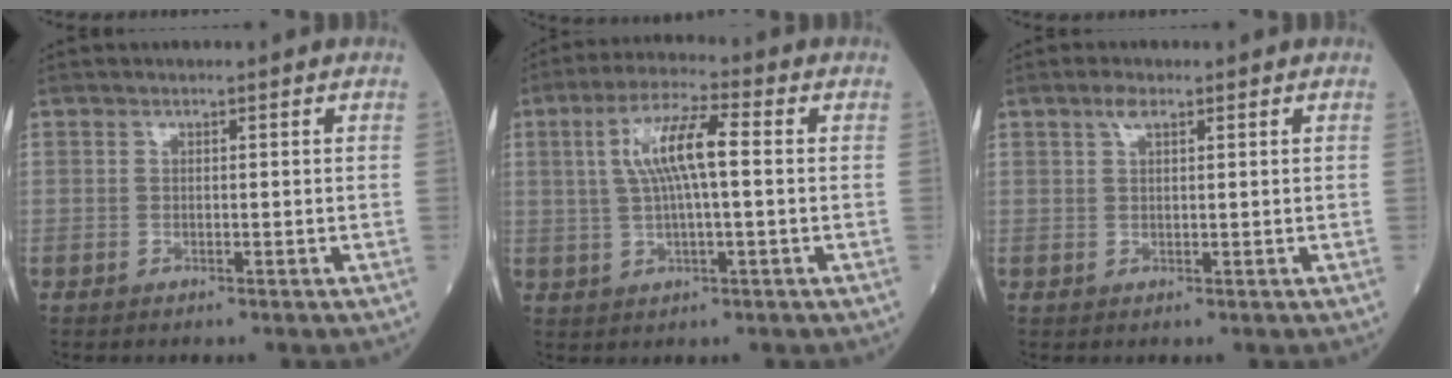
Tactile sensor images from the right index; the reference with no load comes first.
{"total": 8.6, "force": [1.3, 1.3, 8.4], "torque": [-0.167, 0.017, 0.023]}
{"total": 1.9, "force": [1.2, 0.6, 1.4], "torque": [-0.030, 0.007, 0.023]}